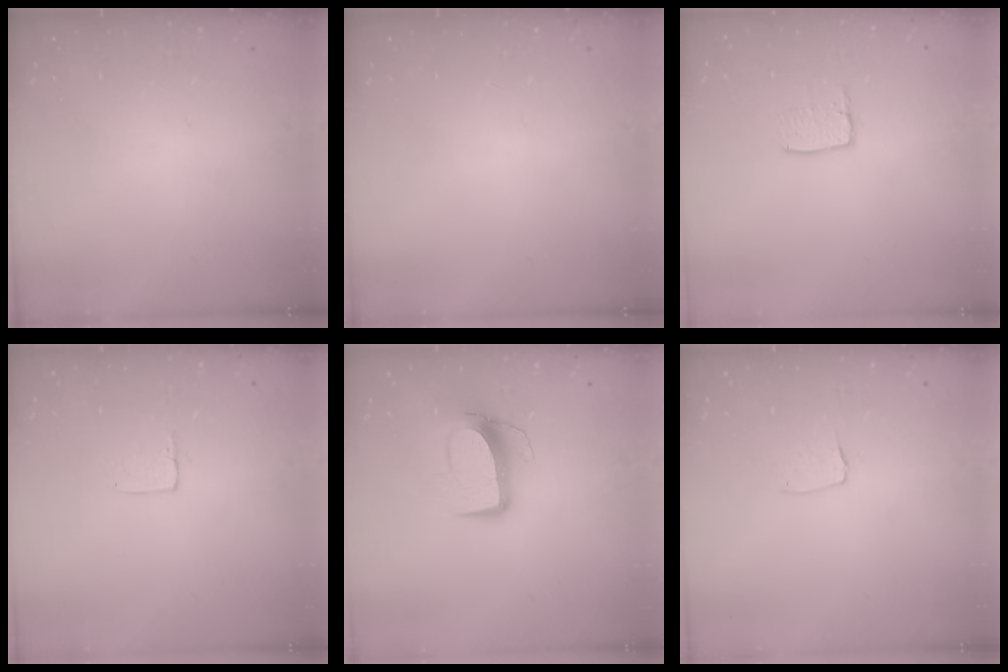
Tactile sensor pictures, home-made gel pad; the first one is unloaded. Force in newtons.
{"total": 0.0}
{"total": 6.8, "press": 6.8, "slide": 0.4}
{"total": 5.2, "press": 5.2, "slide": 0.4}
{"total": 10.9, "press": 10.9, "slide": 0.7}
{"total": 3.7, "press": 3.7, "slide": 0.2}